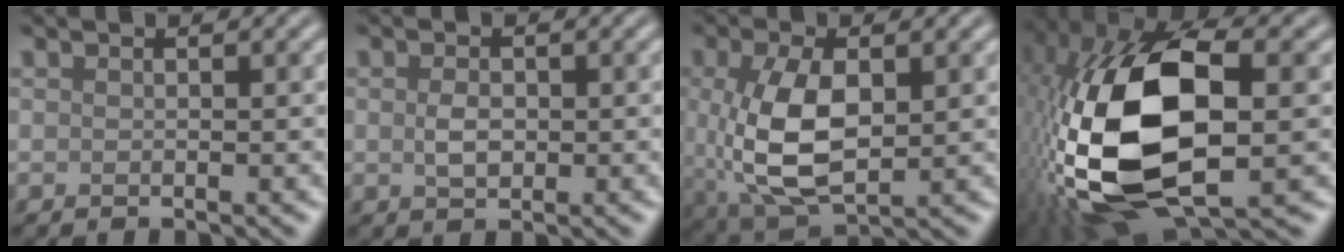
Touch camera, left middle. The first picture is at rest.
{"total": 1.7, "force": [0.1, 1.2, 1.2], "torque": [-0.027, 0.003, 0.001]}
{"total": 7.7, "force": [0.2, 4.2, 6.5], "torque": [-0.150, -0.006, 0.011]}
{"total": 16.8, "force": [-1.6, 8.9, 14.1], "torque": [-0.312, -0.005, -0.024]}